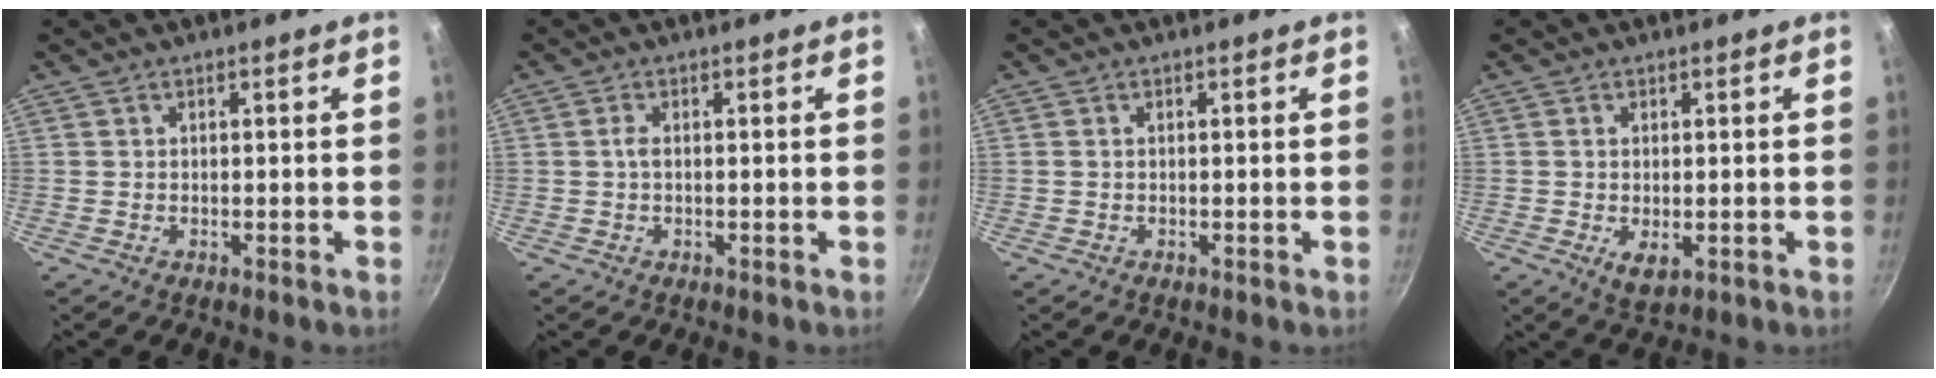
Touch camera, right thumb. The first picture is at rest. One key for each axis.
{"total": 1.2, "fx": -0.1, "fy": 0.5, "fz": 1.1, "tx": -0.027, "ty": 0.004, "tz": -0.004}
{"total": 0.0}
{"total": 3.6, "fx": -0.8, "fy": 2.0, "fz": 3.0, "tx": -0.052, "ty": -0.015, "tz": -0.006}